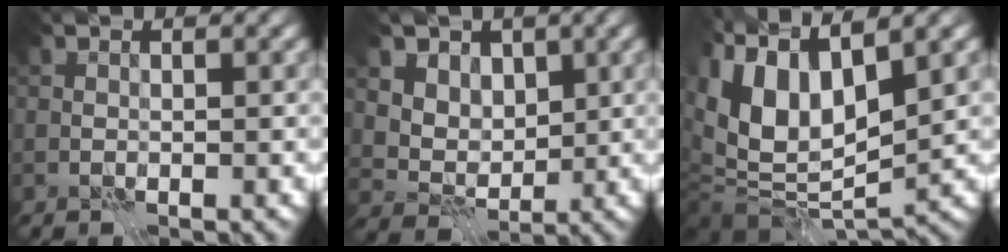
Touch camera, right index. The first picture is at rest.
{"total": 7.1, "force": [3.5, 5.4, 3.1], "torque": [-0.055, -0.002, 0.060]}
{"total": 12.3, "force": [2.4, 5.6, 10.7], "torque": [-0.227, 0.008, 0.047]}